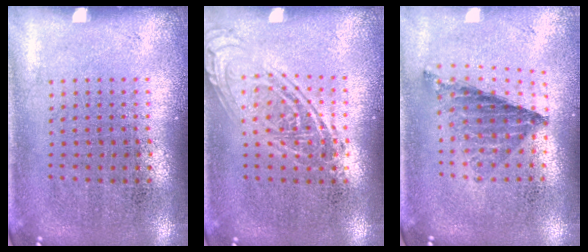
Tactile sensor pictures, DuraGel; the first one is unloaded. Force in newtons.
{"total": 2.5, "press": 2.5, "slide": 0.3}
{"total": 0.8, "press": 0.8, "slide": 0.0}